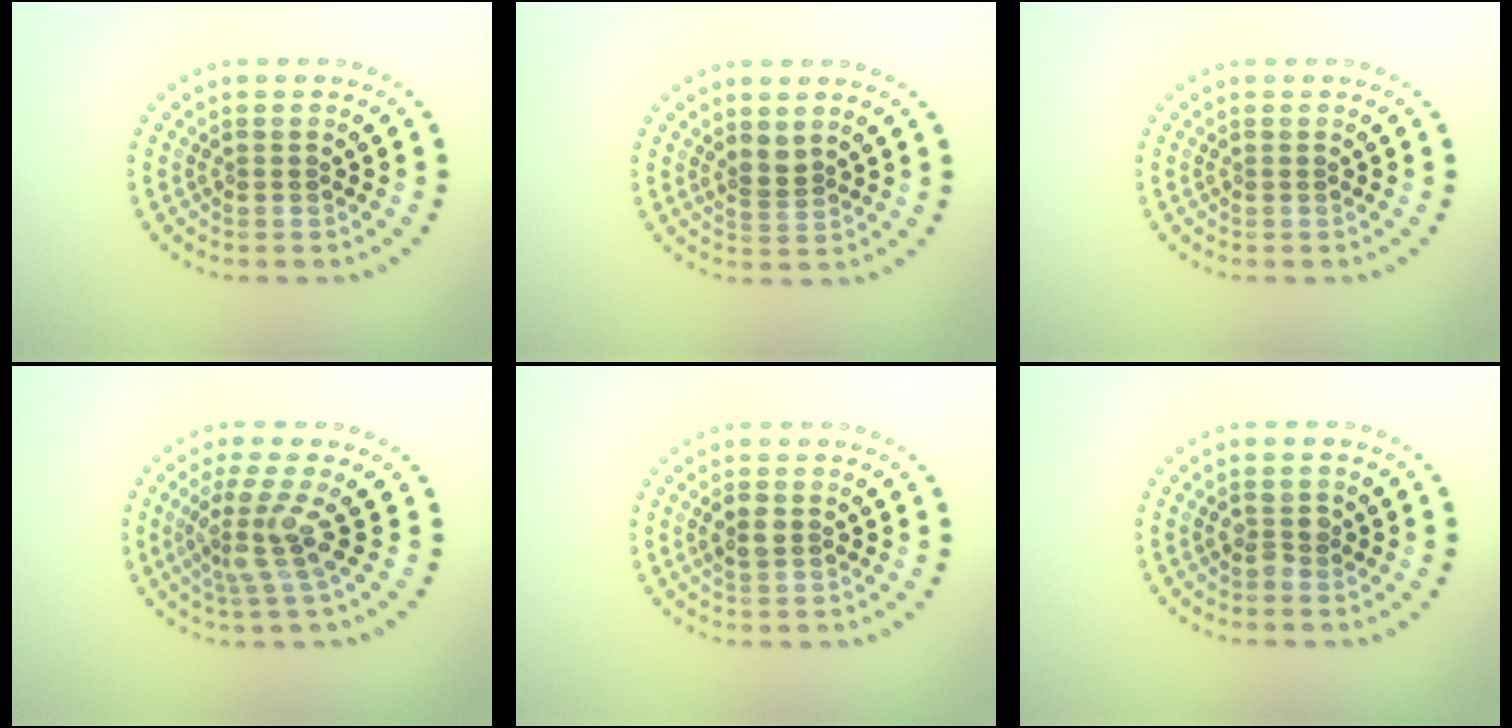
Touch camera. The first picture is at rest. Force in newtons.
{"total": 1.4, "press": 0.9, "slide": 1.2}
{"total": 0.0}
{"total": 3.6, "press": 2.5, "slide": 2.5}
{"total": 1.6, "press": 1.6, "slide": 0.3}
{"total": 1.1, "press": 1.0, "slide": 0.2}